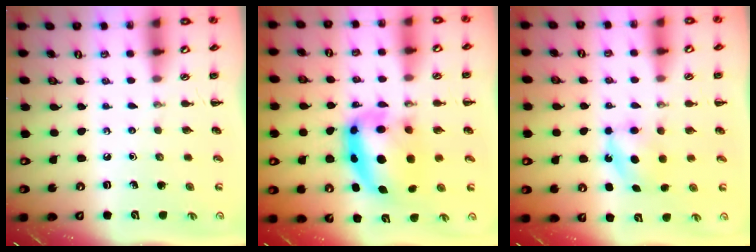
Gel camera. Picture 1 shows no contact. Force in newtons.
{"total": 11.7, "press": 11.4, "slide": 2.7}
{"total": 5.6, "press": 5.4, "slide": 1.5}